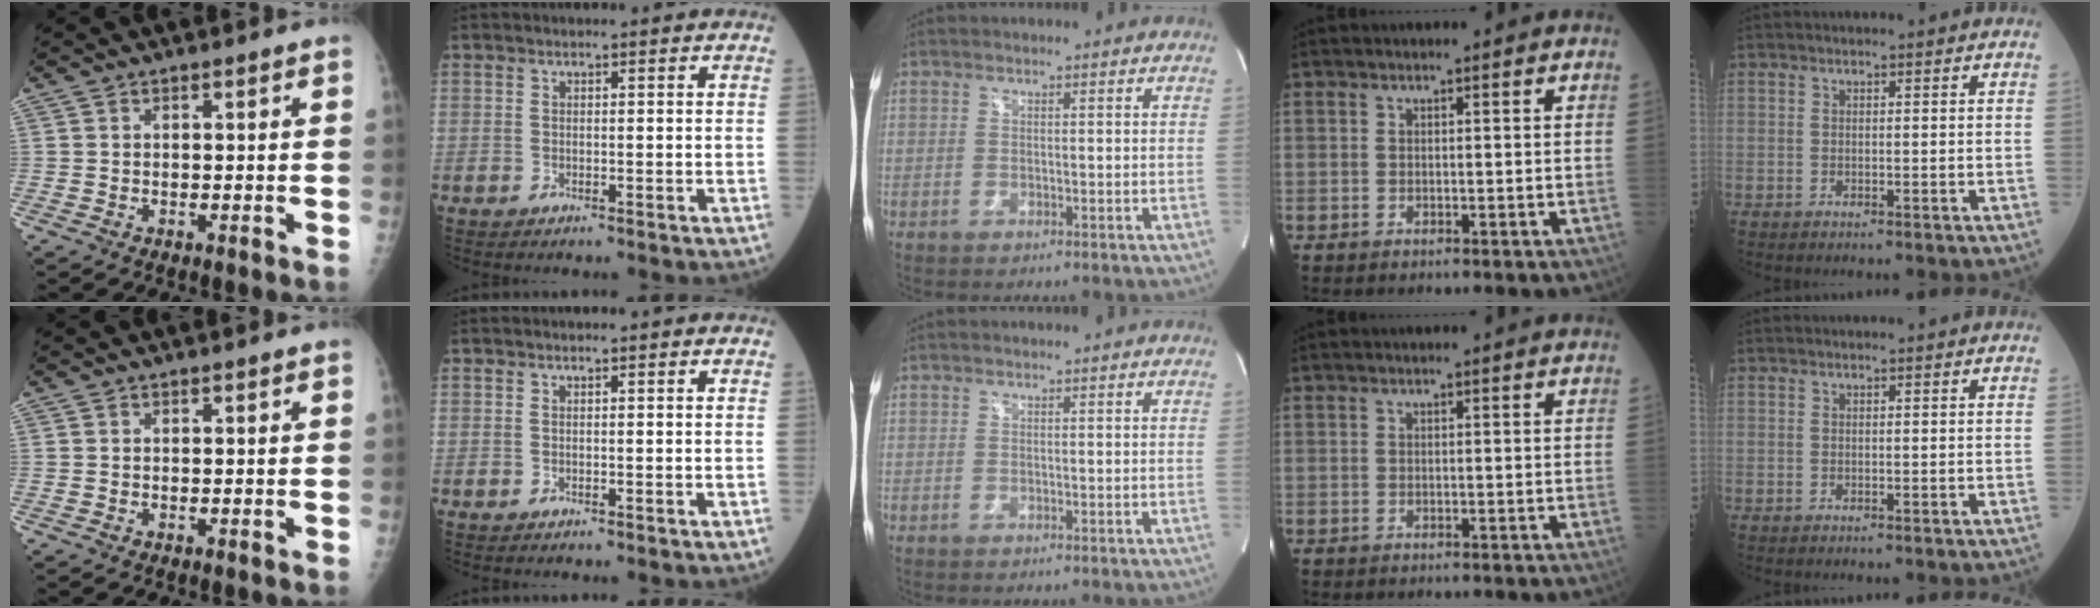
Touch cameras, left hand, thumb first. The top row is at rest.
{}